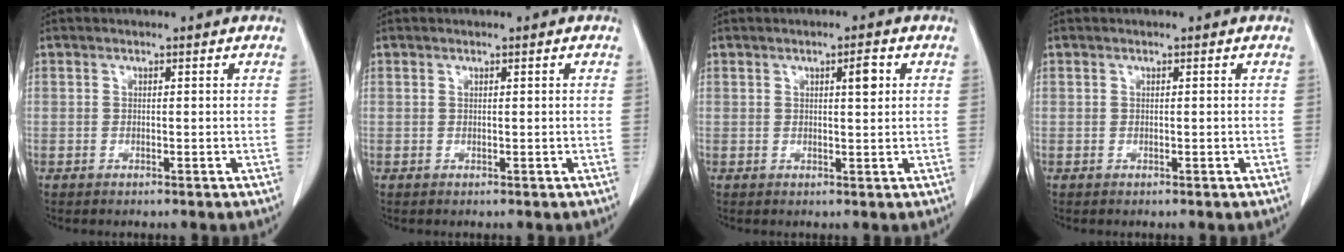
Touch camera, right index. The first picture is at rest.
{"total": 0.0}
{"total": 2.4, "force": [0.8, 0.4, 2.2], "torque": [-0.035, 0.000, 0.013]}
{"total": 0.0}